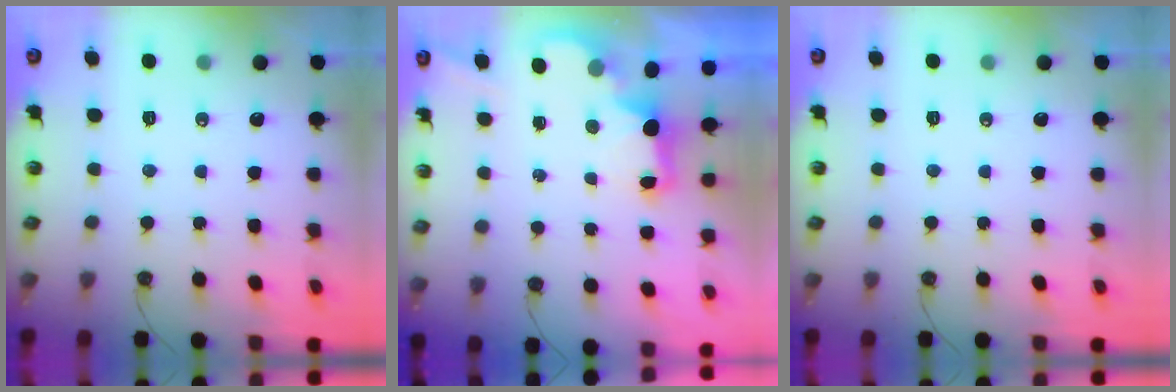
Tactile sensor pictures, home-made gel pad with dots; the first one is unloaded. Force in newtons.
{"total": 2.4, "press": 2.2, "slide": 0.8}
{"total": 0.0}